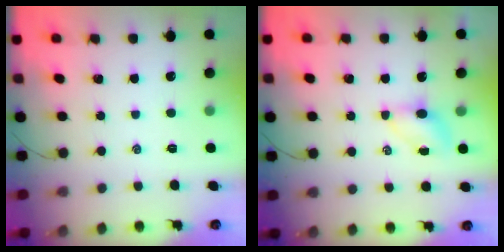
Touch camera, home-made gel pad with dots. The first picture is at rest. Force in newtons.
{"total": 4.2, "press": 4.1, "slide": 1.2}